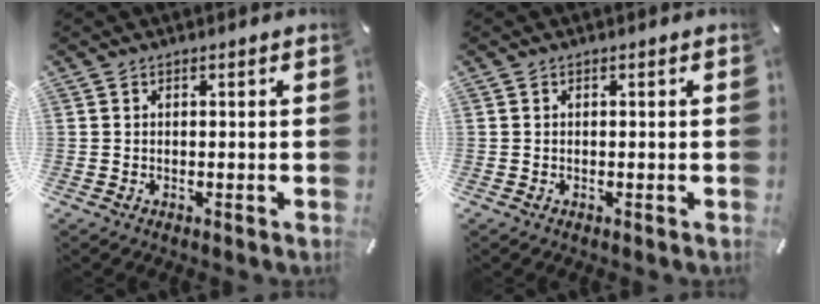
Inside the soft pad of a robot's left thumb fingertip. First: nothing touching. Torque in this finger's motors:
{"motor_torque": [-0.12, -0.09, -0.05, 0.03, -0.01]}